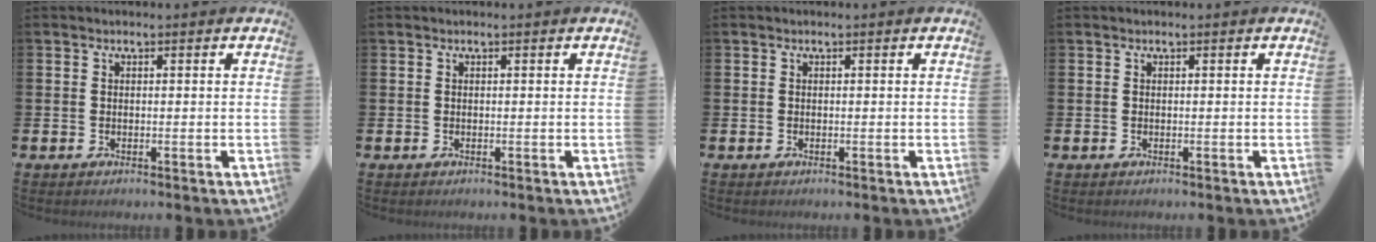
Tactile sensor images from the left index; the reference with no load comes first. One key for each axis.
{"total": 0.0}
{"total": 0.0}
{"total": 0.0}